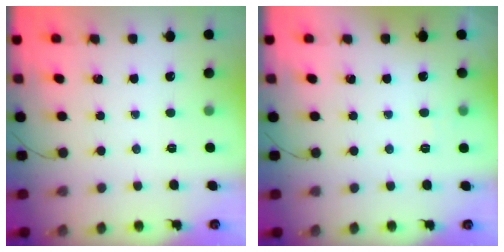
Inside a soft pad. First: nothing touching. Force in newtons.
{"total": 2.6, "press": 2.1, "slide": 1.5}